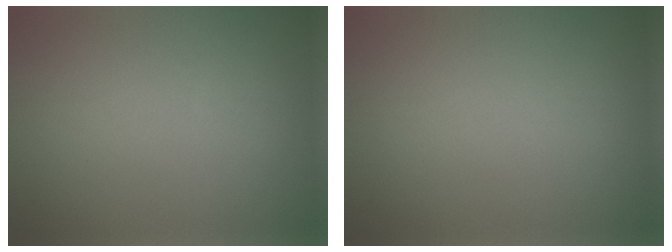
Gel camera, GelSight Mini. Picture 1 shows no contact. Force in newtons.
{"total": 0.0}